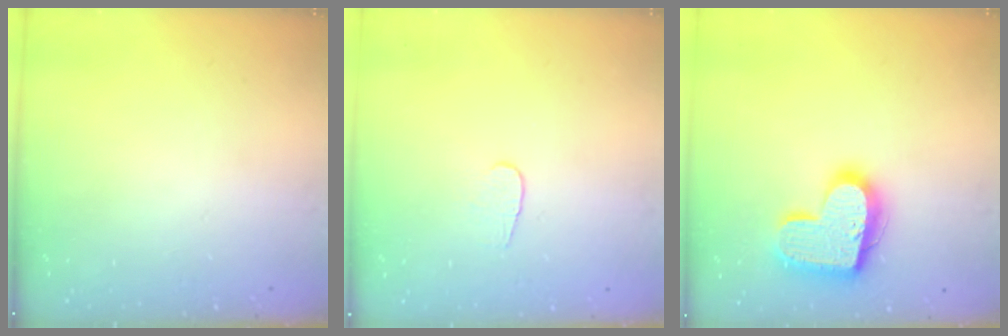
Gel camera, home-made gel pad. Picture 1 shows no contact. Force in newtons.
{"total": 3.8, "press": 3.8, "slide": 0.4}
{"total": 17.8, "press": 17.8, "slide": 1.2}